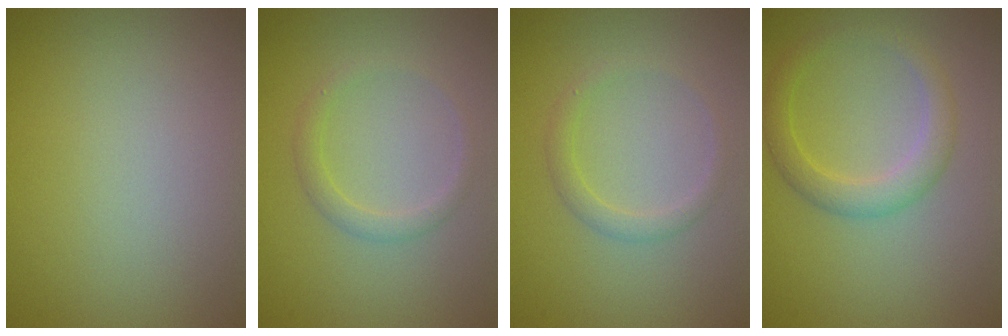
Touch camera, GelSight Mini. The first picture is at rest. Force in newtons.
{"total": 1.5, "press": 1.5, "slide": 0.1}
{"total": 1.5, "press": 1.5, "slide": 0.1}
{"total": 2.9, "press": 2.8, "slide": 0.2}